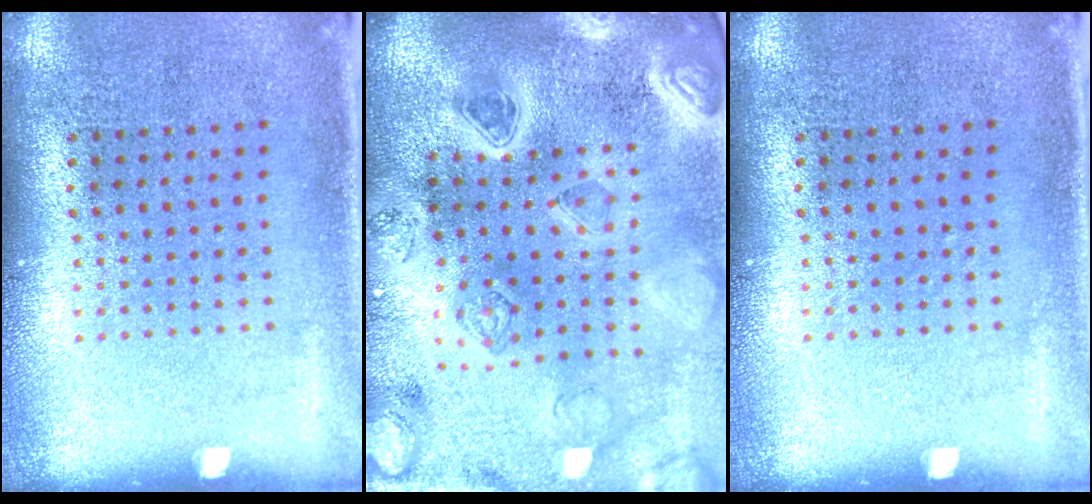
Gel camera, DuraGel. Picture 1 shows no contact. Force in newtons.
{"total": 5.2, "press": 4.4, "slide": 2.9}
{"total": 0.0}